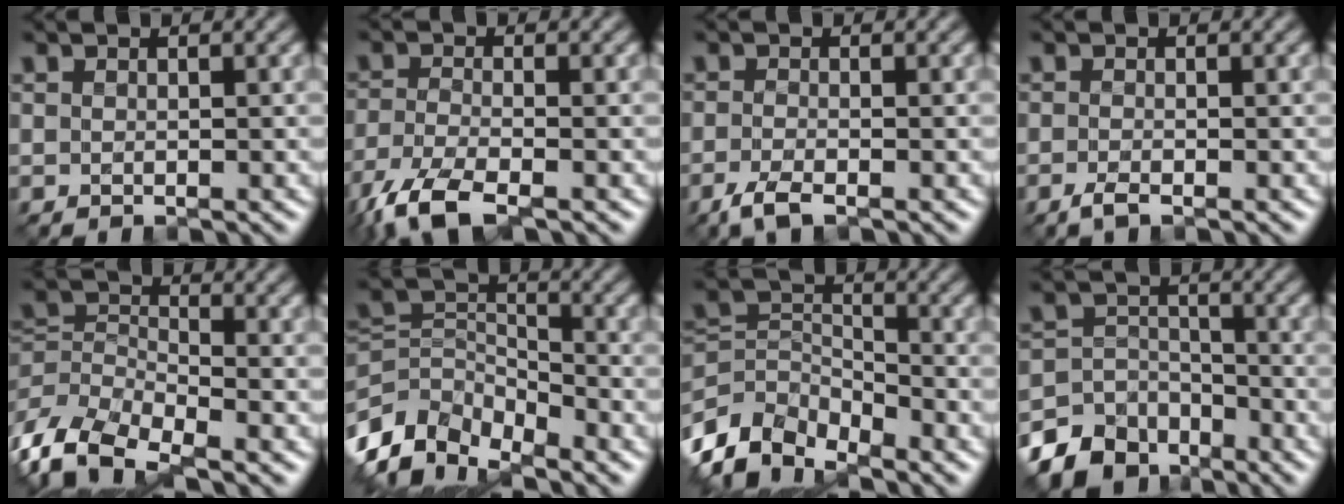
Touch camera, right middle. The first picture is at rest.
{"total": 5.9, "force": [-4.1, 1.7, 3.8], "torque": [-0.085, -0.015, -0.090]}
{"total": 2.4, "force": [-1.6, 0.6, 1.7], "torque": [-0.039, -0.007, -0.039]}
{"total": 1.3, "force": [-0.9, 0.3, 0.9], "torque": [-0.020, -0.003, -0.020]}
{"total": 7.1, "force": [-4.2, 3.6, 4.4], "torque": [-0.097, -0.007, -0.092]}
{"total": 9.1, "force": [-5.8, 5.1, 4.9], "torque": [-0.092, -0.006, -0.124]}
{"total": 8.2, "force": [-5.6, 4.4, 4.1], "torque": [-0.082, -0.006, -0.123]}
{"total": 8.8, "force": [-6.6, 5.5, 2.0], "torque": [-0.030, -0.005, -0.119]}